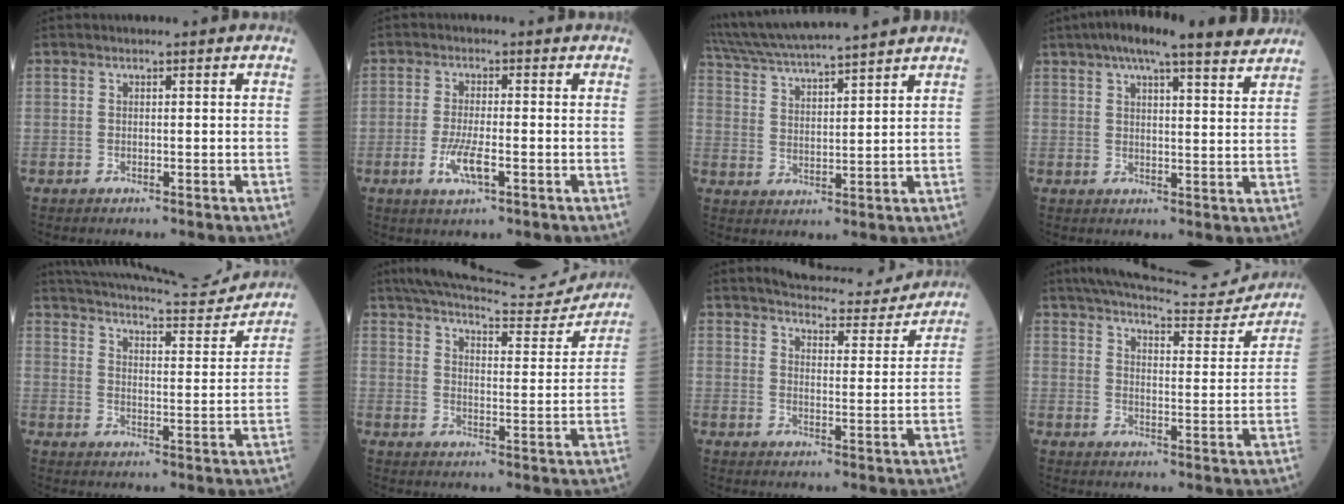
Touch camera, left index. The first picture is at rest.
{"total": 4.1, "force": [-1.4, 0.8, 3.8], "torque": [-0.083, -0.007, -0.027]}
{"total": 15.7, "force": [14.3, 0.0, 6.4], "torque": [-0.130, 0.030, 0.237]}
{"total": 15.2, "force": [12.5, 1.8, 8.4], "torque": [-0.129, 0.026, 0.165]}
{"total": 19.0, "force": [18.1, 1.6, 5.6], "torque": [-0.095, -0.031, 0.243]}
{"total": 18.9, "force": [17.7, 2.8, 6.0], "torque": [-0.092, -0.014, 0.235]}
{"total": 12.4, "force": [11.9, 2.3, 2.8], "torque": [-0.029, -0.013, 0.146]}
{"total": 17.4, "force": [16.3, 2.7, 5.5], "torque": [-0.077, -0.012, 0.210]}